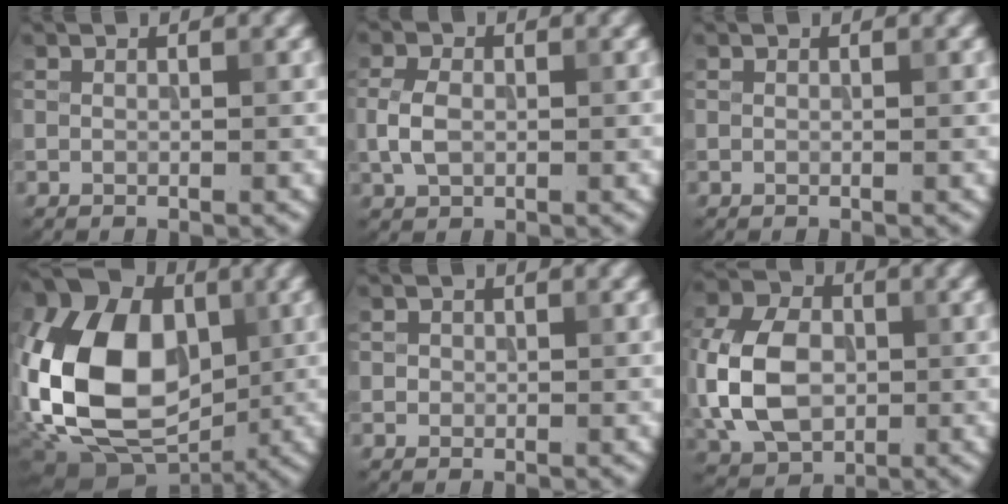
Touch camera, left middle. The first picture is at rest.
{"total": 2.7, "force": [-0.2, 1.9, 1.9], "torque": [-0.042, 0.001, -0.005]}
{"total": 0.0}
{"total": 15.0, "force": [-0.7, 10.4, 10.8], "torque": [-0.218, 0.002, -0.025]}
{"total": 0.6, "force": [0.0, 0.6, 0.1], "torque": [0.004, -0.003, -0.001]}
{"total": 9.1, "force": [-0.6, 6.6, 6.2], "torque": [-0.148, 0.004, -0.023]}